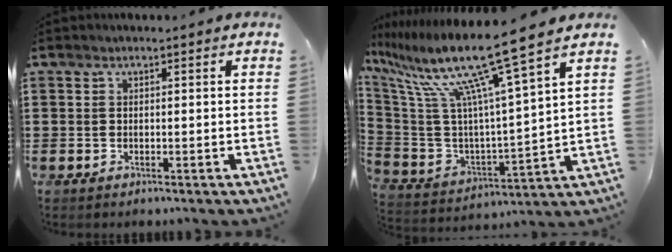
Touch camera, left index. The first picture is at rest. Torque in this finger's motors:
{"motor_torque": [1.24, -0.90, 1.05, 0.21]}